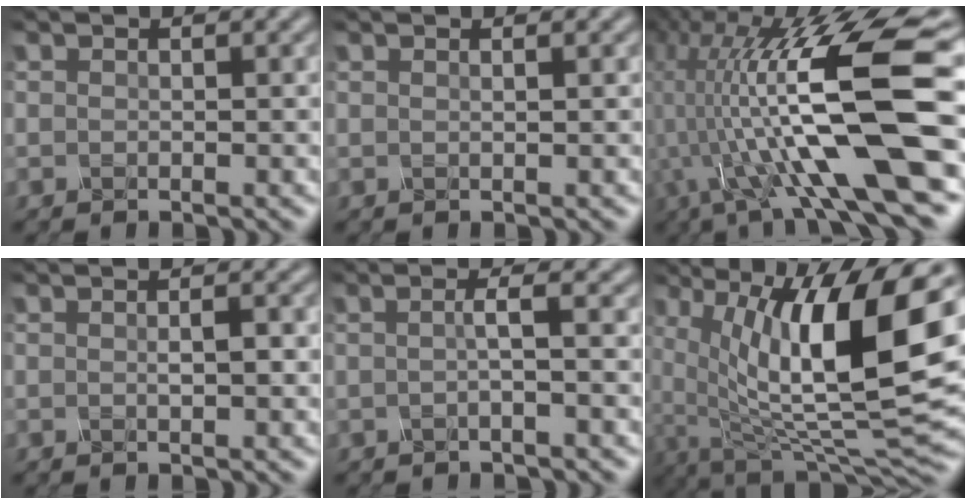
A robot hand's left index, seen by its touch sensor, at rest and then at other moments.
{"total": 1.1, "force": [0.6, 0.5, 0.8], "torque": [0.000, 0.000, -0.009]}
{"total": 15.0, "force": [-0.8, 4.1, 14.4], "torque": [-0.269, 0.012, -0.005]}
{"total": 1.4, "force": [0.0, 0.1, 1.4], "torque": [-0.024, 0.003, 0.002]}
{"total": 1.8, "force": [-0.3, 0.3, 1.7], "torque": [-0.030, 0.000, -0.009]}
{"total": 14.7, "force": [2.1, 5.7, 13.4], "torque": [-0.241, -0.010, 0.044]}